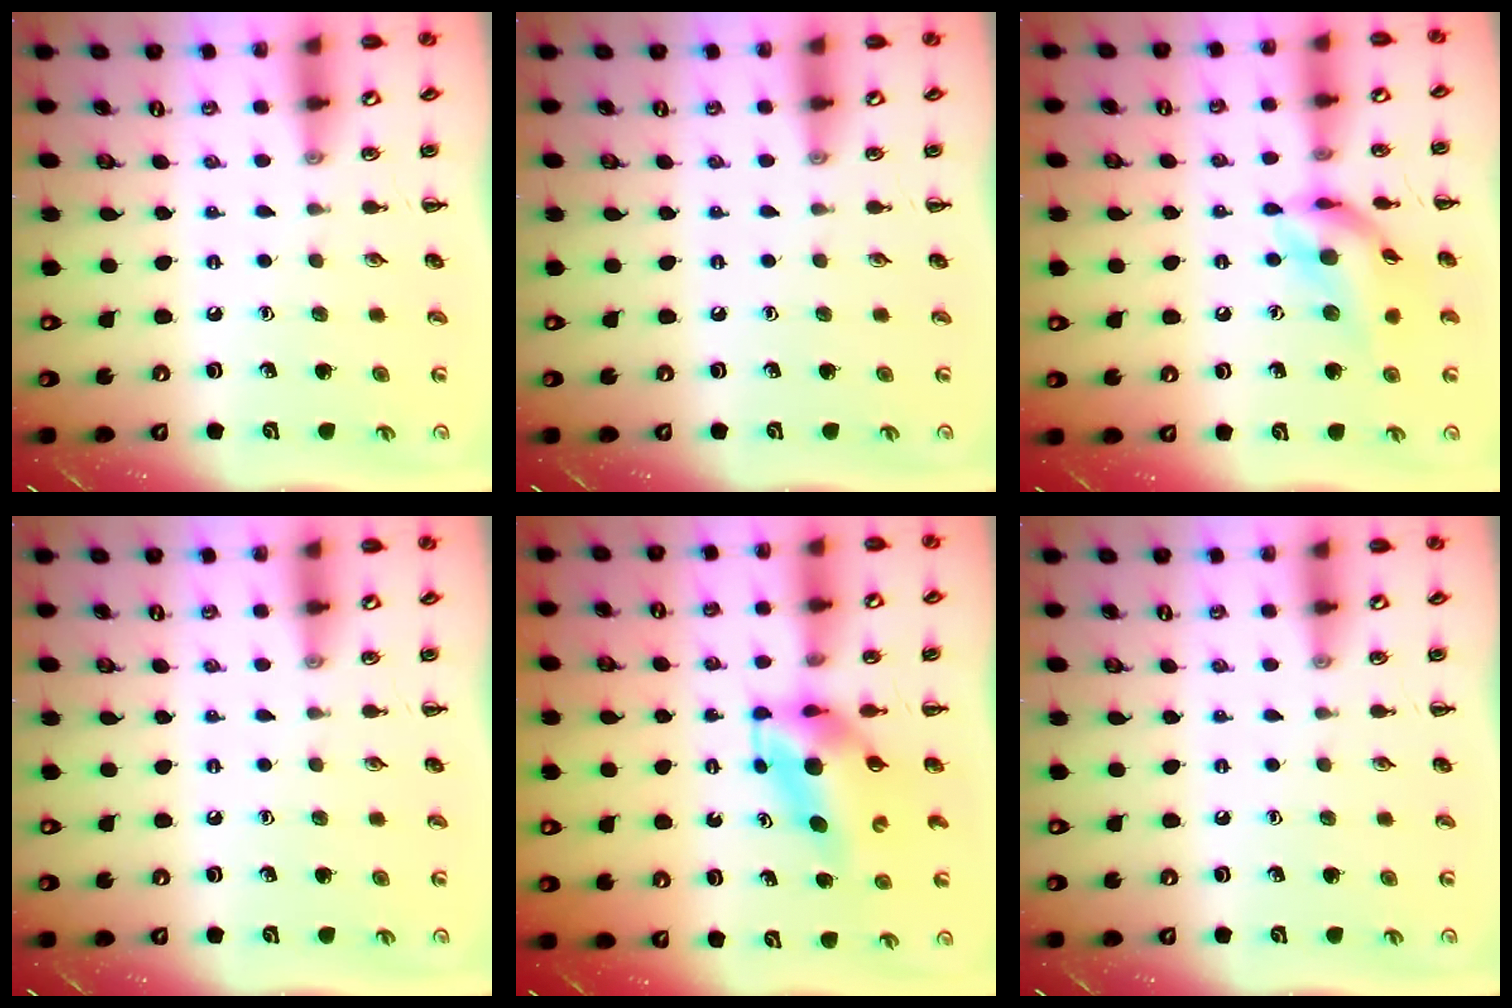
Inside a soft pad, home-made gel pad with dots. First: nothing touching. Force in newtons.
{"total": 0.0}
{"total": 13.4, "press": 13.2, "slide": 2.3}
{"total": 0.0}
{"total": 5.4, "press": 5.1, "slide": 1.5}
{"total": 0.0}